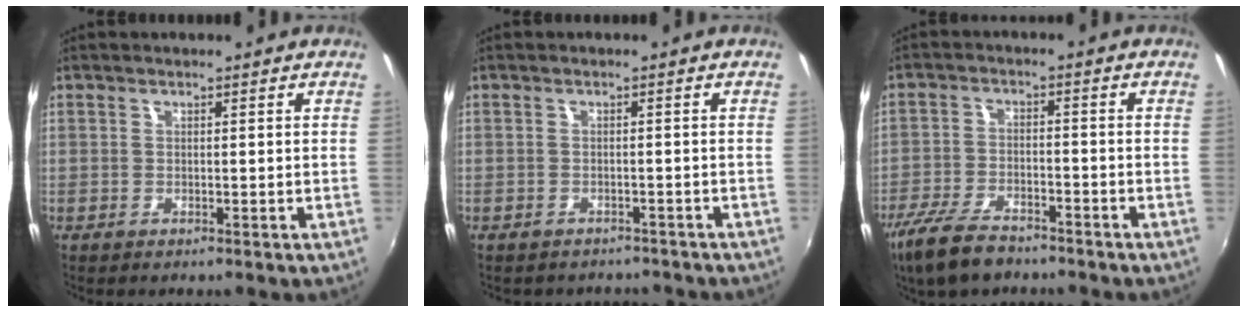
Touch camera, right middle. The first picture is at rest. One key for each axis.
{"total": 4.7, "fx": -4.1, "fy": 2.0, "fz": 1.0, "tx": -0.024, "ty": -0.012, "tz": -0.051}
{"total": 10.2, "fx": -7.8, "fy": 3.8, "fz": 5.4, "tx": -0.137, "ty": -0.022, "tz": -0.147}